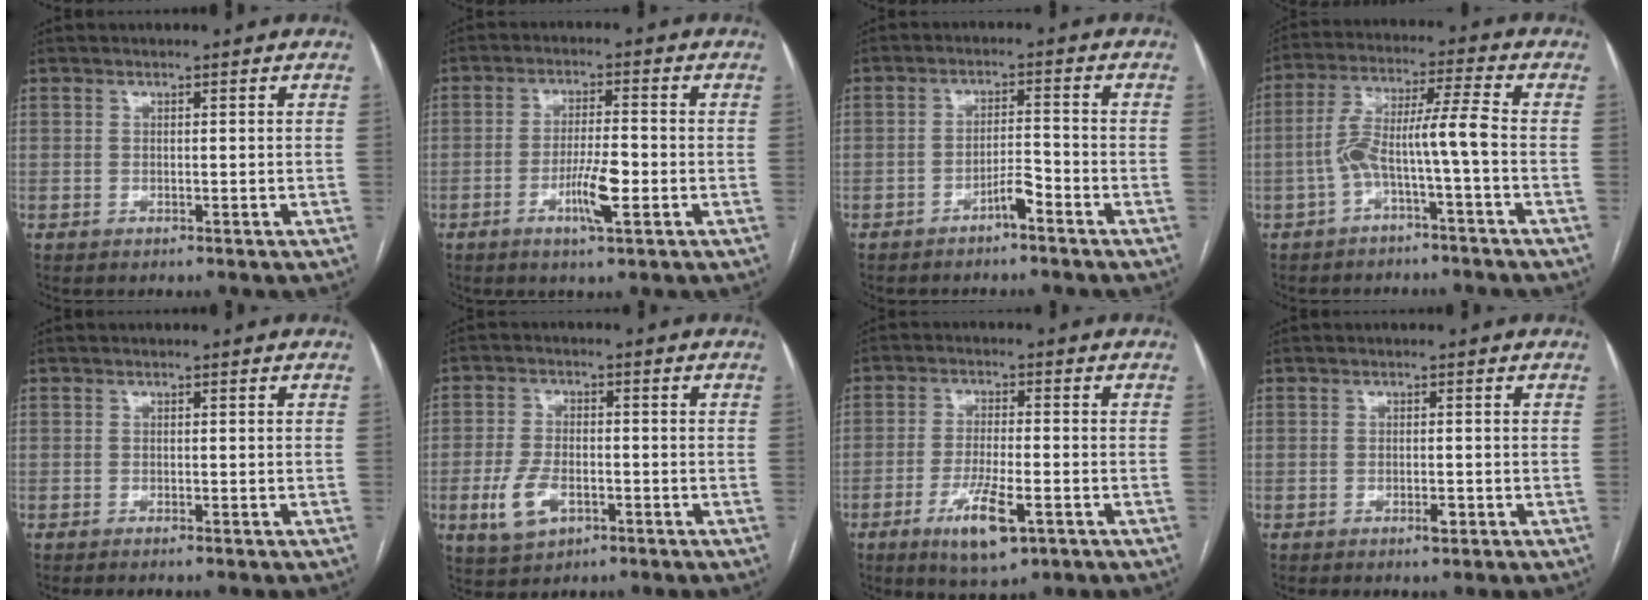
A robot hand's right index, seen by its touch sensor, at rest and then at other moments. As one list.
[{"total": 6.3, "force": [-2.3, 0.6, 5.8], "torque": [-0.109, -0.006, -0.040]}, {"total": 3.5, "force": [-2.4, 0.4, 2.5], "torque": [-0.039, 0.004, -0.043]}, {"total": 7.9, "force": [-2.6, -0.4, 7.4], "torque": [-0.143, 0.035, -0.047]}, {"total": 0.6, "force": [-0.5, -0.1, 0.3], "torque": [-0.009, -0.001, -0.008]}, {"total": 6.7, "force": [-2.6, 3.8, 5.0], "torque": [-0.112, -0.002, -0.042]}, {"total": 8.3, "force": [-3.9, 1.9, 7.1], "torque": [-0.133, -0.015, -0.060]}, {"total": 1.9, "force": [-0.8, 0.7, 1.5], "torque": [-0.023, 0.000, -0.010]}]